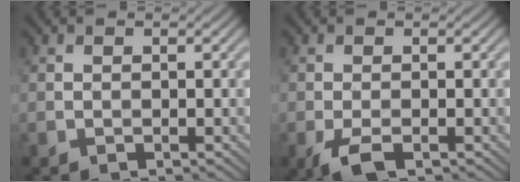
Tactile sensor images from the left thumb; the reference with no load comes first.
{"total": 3.0, "force": [-1.7, 1.1, 2.3], "torque": [-0.050, -0.004, -0.037]}